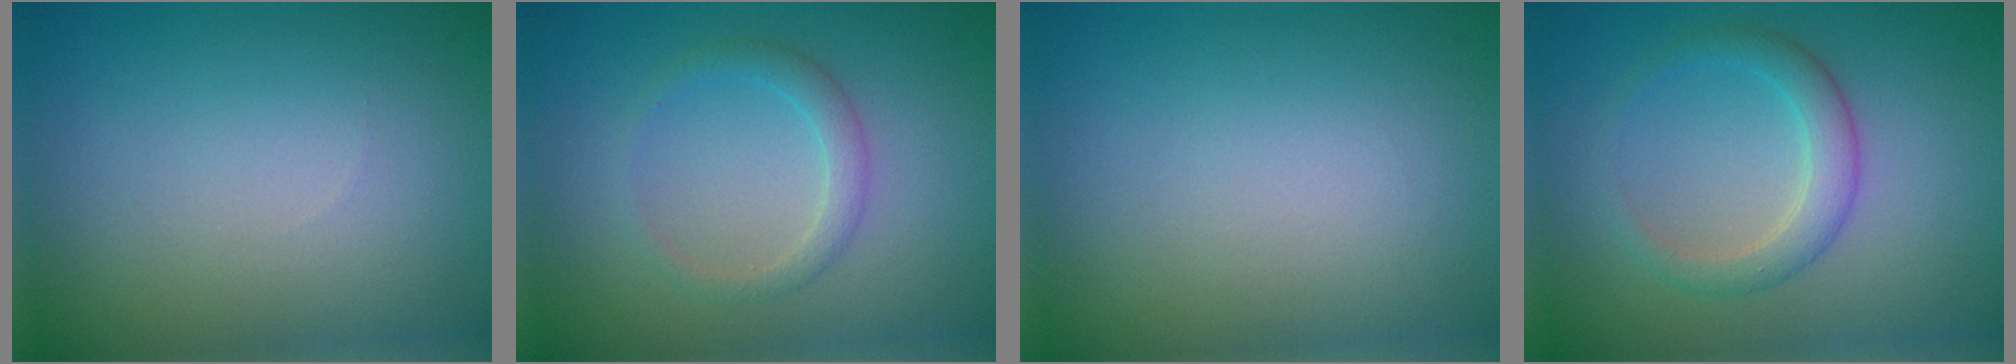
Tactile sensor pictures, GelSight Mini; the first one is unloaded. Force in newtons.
{"total": 1.8, "press": 1.8, "slide": 0.0}
{"total": 0.0}
{"total": 2.7, "press": 2.7, "slide": 0.1}